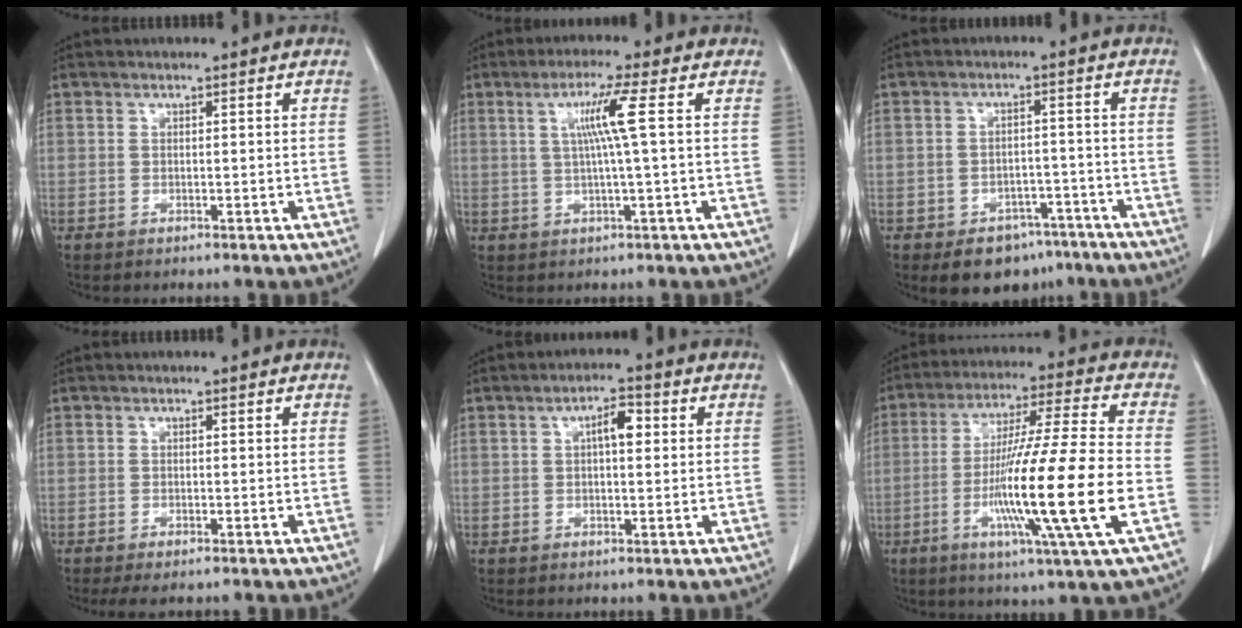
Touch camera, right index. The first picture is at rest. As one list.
[{"total": 5.7, "force": [1.2, -1.3, 5.4], "torque": [-0.102, 0.004, 0.025]}, {"total": 7.6, "force": [-5.3, 4.7, 2.6], "torque": [-0.023, 0.013, -0.071]}, {"total": 2.7, "force": [-2.1, 0.7, 1.6], "torque": [-0.020, -0.008, -0.026]}, {"total": 3.8, "force": [0.8, 1.3, 3.5], "torque": [-0.059, 0.011, 0.011]}, {"total": 18.6, "force": [-4.6, -1.3, 18.0], "torque": [-0.332, -0.019, -0.090]}]